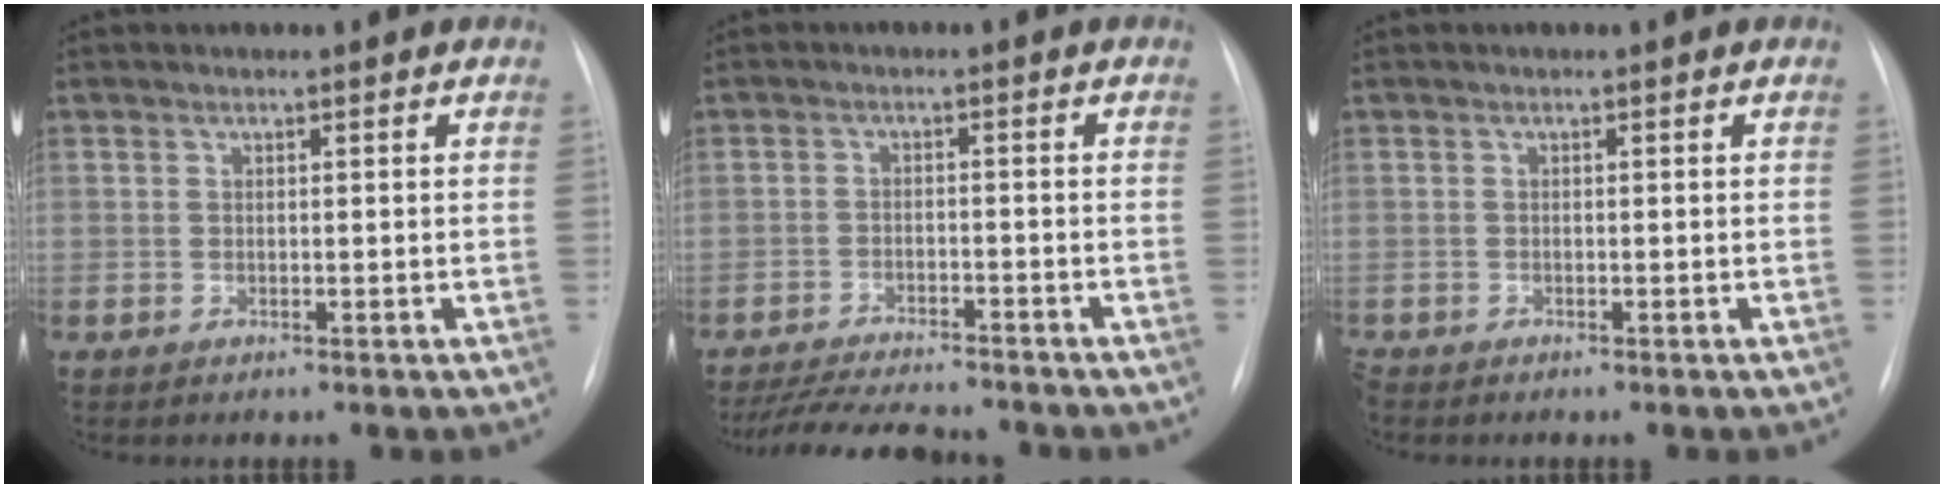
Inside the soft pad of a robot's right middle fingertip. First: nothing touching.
{"total": 11.2, "force": [-10.2, 1.4, 4.3], "torque": [-0.070, -0.009, -0.153]}
{"total": 0.9, "force": [-0.8, 0.1, 0.2], "torque": [-0.007, -0.004, -0.014]}